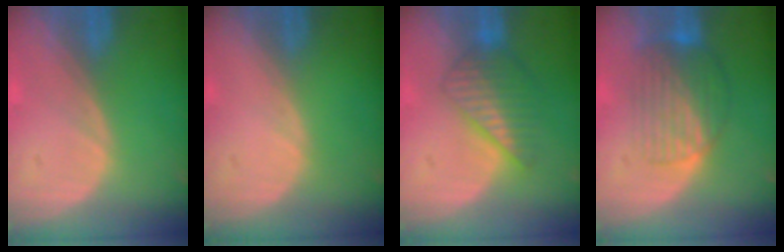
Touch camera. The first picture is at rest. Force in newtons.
{"total": 0.0}
{"total": 6.5, "press": 6.2, "slide": 2.1}
{"total": 8.0, "press": 7.1, "slide": 3.7}